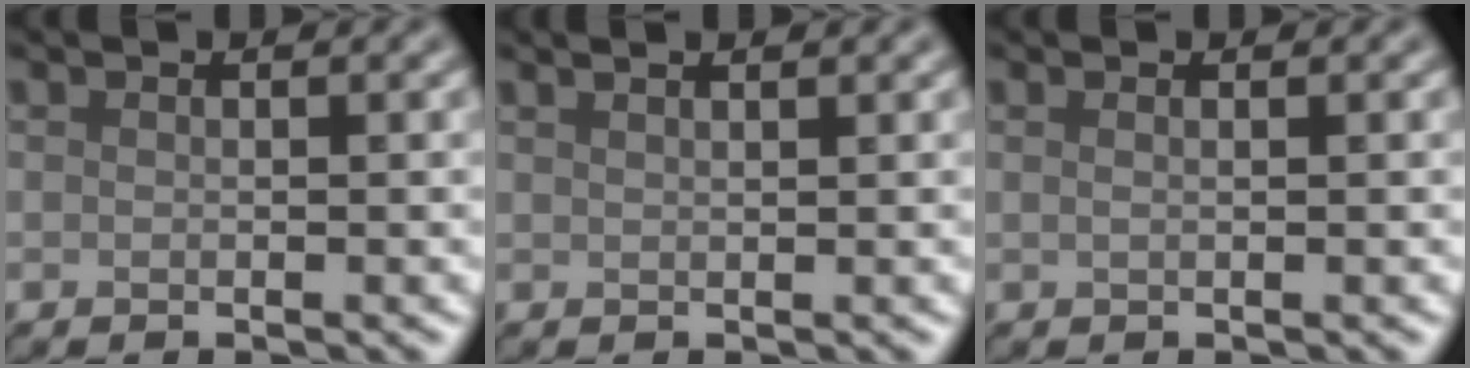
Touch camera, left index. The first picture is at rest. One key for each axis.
{"total": 2.8, "fx": 1.9, "fy": 1.2, "fz": 1.6, "tx": -0.007, "ty": 0.014, "tz": -0.005}
{"total": 1.3, "fx": 0.7, "fy": 0.6, "fz": 0.9, "tx": -0.004, "ty": -0.005, "tz": -0.003}